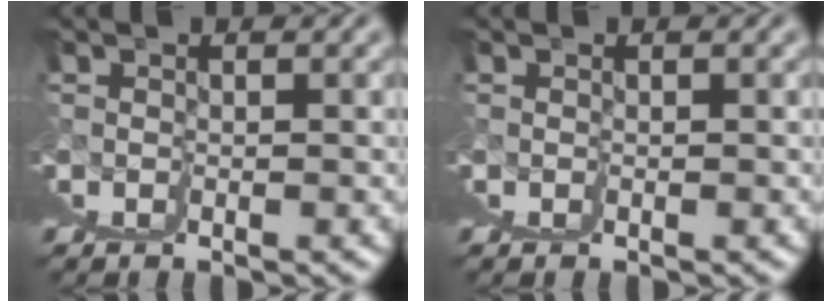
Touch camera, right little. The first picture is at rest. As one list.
[{"total": 0.0}]